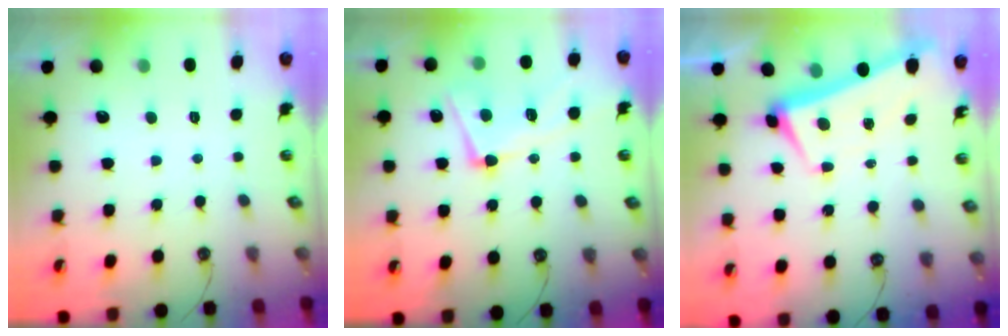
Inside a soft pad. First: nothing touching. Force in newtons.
{"total": 6.9, "press": 6.7, "slide": 1.7}
{"total": 2.1, "press": 1.9, "slide": 0.8}